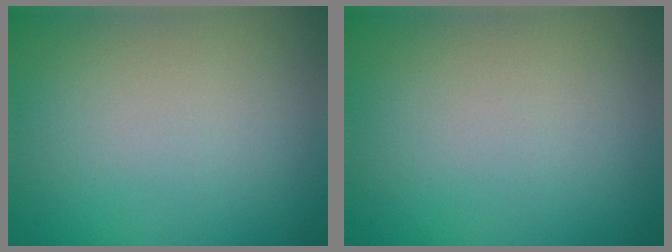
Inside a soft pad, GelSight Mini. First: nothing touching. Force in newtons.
{"total": 0.0}